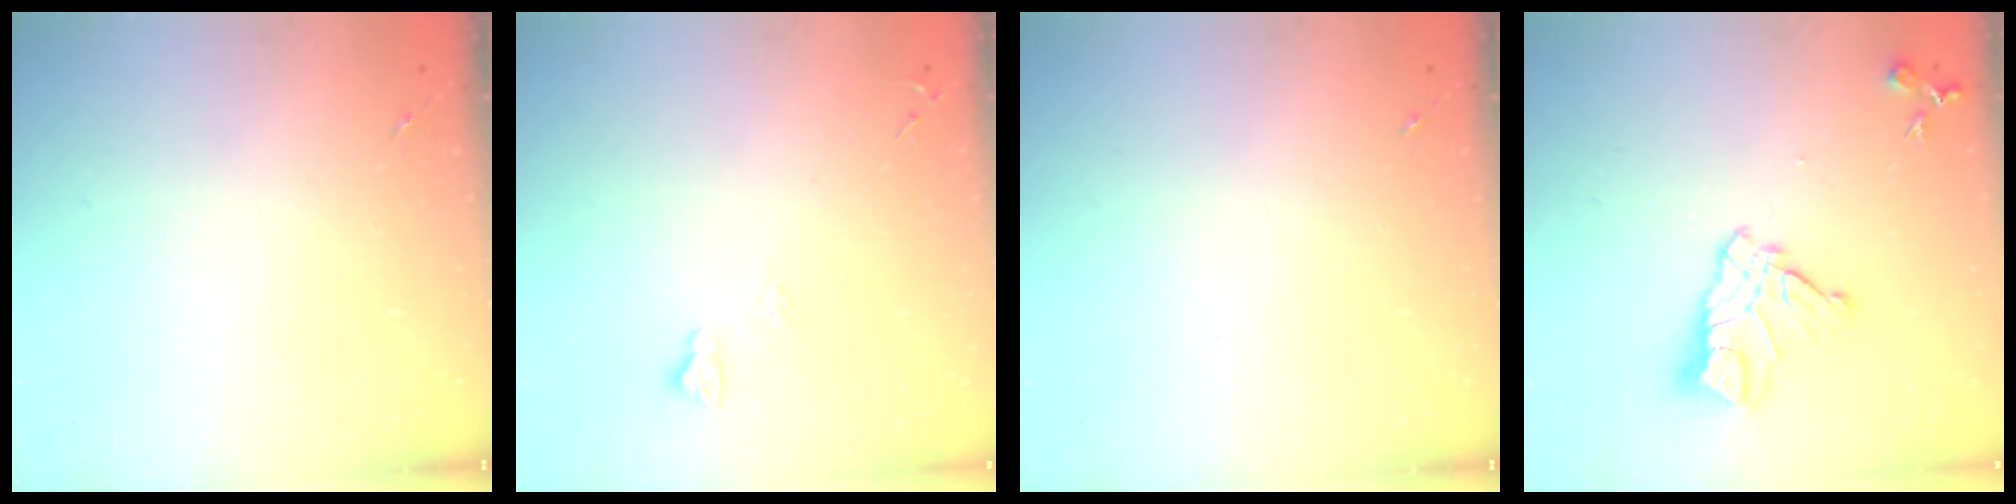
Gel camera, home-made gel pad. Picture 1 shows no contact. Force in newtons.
{"total": 5.0, "press": 5.0, "slide": 0.6}
{"total": 0.0}
{"total": 12.8, "press": 12.7, "slide": 1.0}